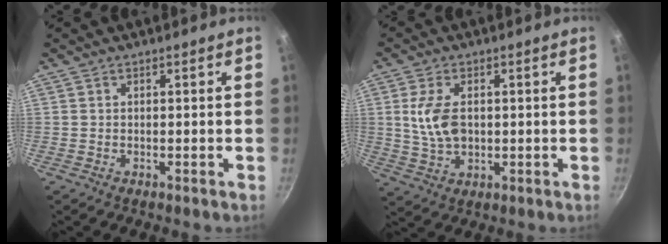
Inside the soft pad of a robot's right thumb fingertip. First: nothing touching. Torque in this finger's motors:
{"motor_torque": [-0.43, 0.70, 0.55, -0.16, 0.02]}